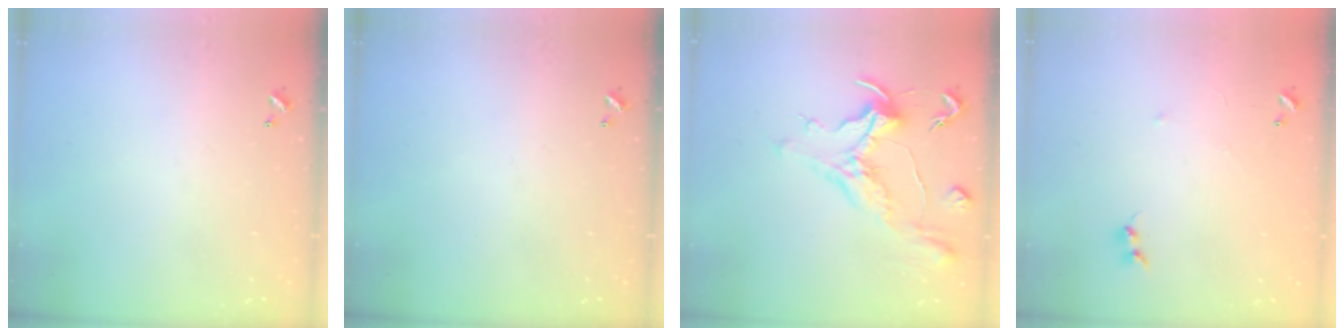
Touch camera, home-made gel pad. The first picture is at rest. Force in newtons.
{"total": 0.0}
{"total": 1.6, "press": 1.5, "slide": 0.6}
{"total": 7.7, "press": 7.7, "slide": 0.5}